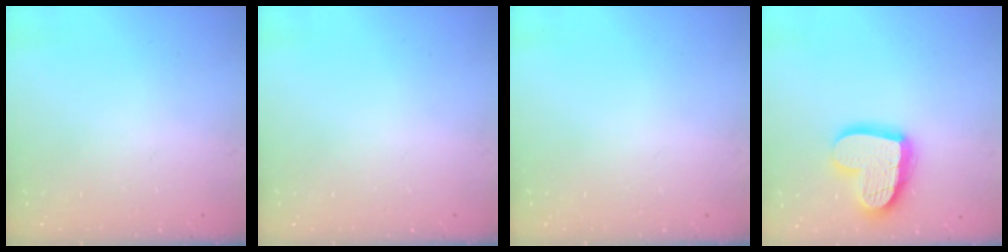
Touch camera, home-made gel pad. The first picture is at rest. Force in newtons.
{"total": 0.0}
{"total": 0.0}
{"total": 16.9, "press": 16.9, "slide": 1.6}